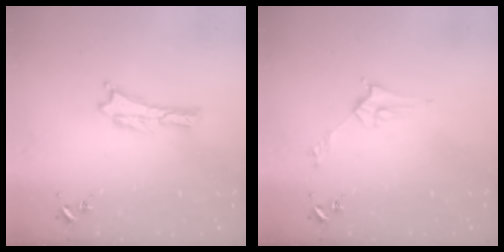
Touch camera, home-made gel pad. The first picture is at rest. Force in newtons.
{"total": 2.8, "press": 2.8, "slide": 0.3}